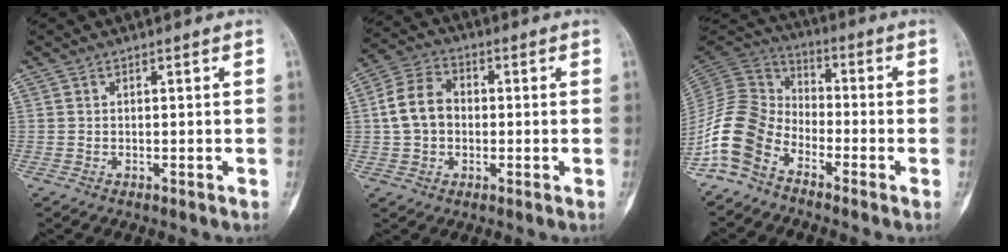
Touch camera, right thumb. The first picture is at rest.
{"total": 8.8, "force": [0.1, 6.8, 5.6], "torque": [-0.094, 0.024, -0.008]}
{"total": 11.5, "force": [-6.8, 7.3, 5.6], "torque": [-0.111, 0.060, -0.155]}